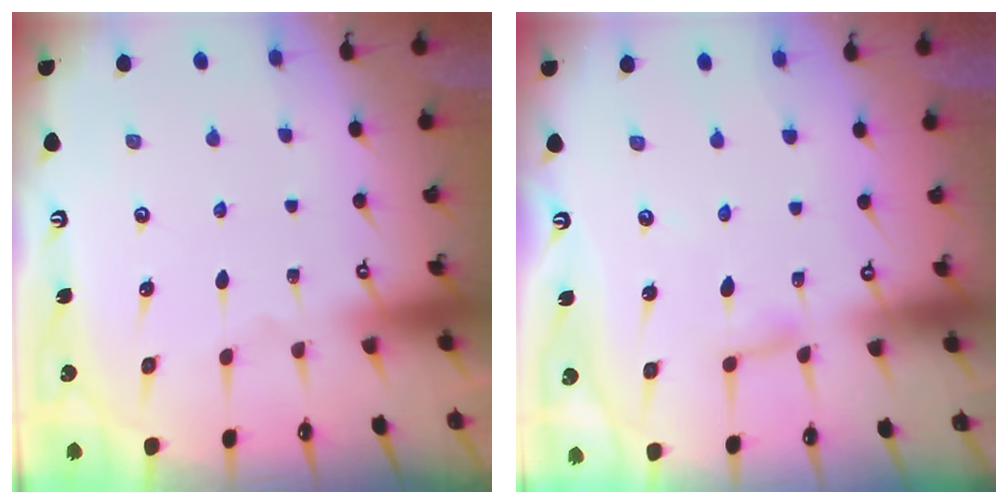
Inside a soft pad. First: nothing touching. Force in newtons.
{"total": 3.0, "press": 3.0, "slide": 0.3}